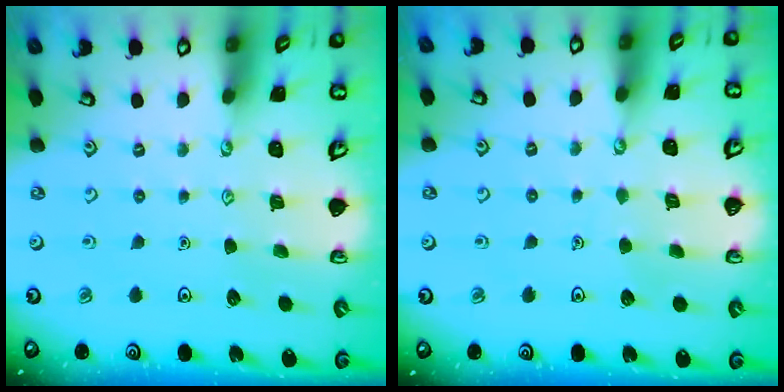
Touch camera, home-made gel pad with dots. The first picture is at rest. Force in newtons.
{"total": 2.8, "press": 2.8, "slide": 0.1}